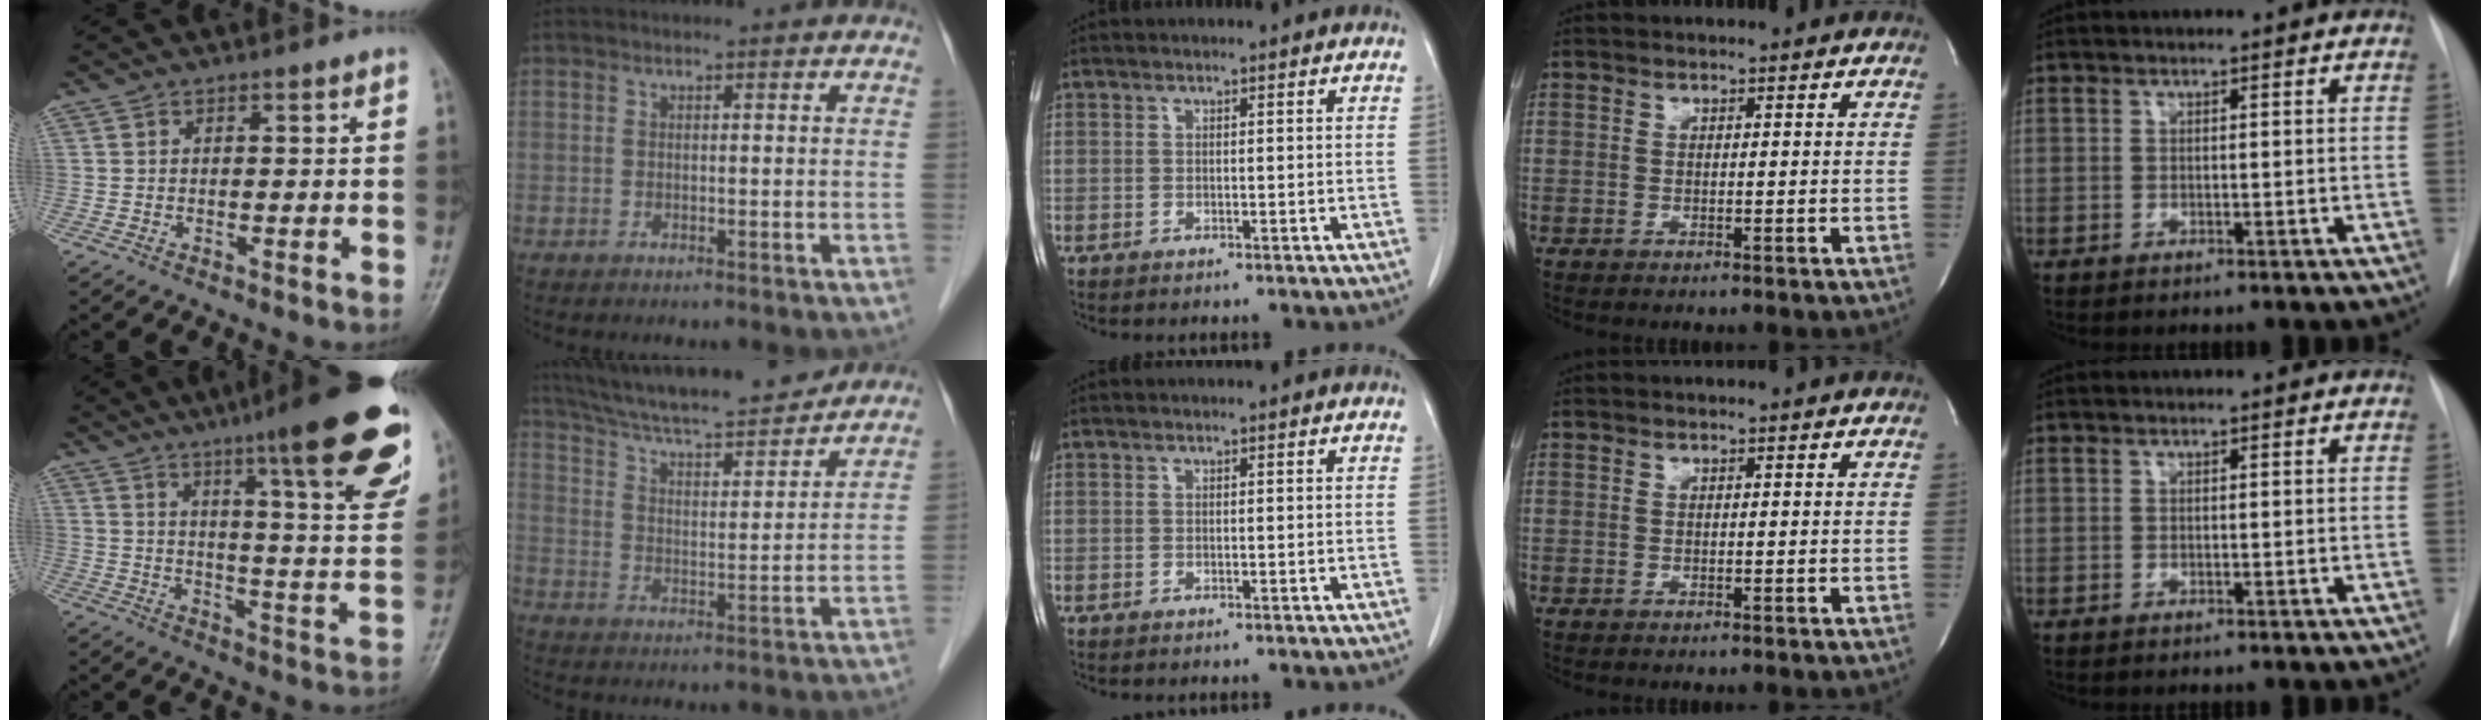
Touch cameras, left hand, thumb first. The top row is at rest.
{"thumb": {"total": 23.0, "force": [13.6, 3.3, 18.3], "torque": [-0.229, -0.051, 0.183]}, "index": {"total": 18.2, "force": [16.4, 2.2, 7.6], "torque": [-0.131, 0.009, 0.254]}}